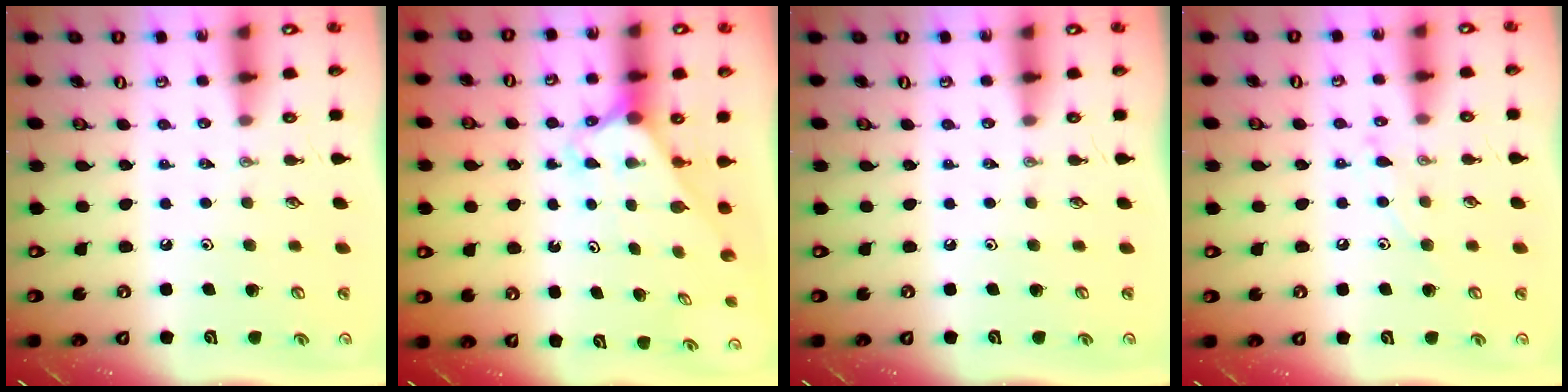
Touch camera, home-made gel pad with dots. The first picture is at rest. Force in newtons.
{"total": 2.2, "press": 2.2, "slide": 0.2}
{"total": 0.0}
{"total": 7.4, "press": 7.4, "slide": 0.6}